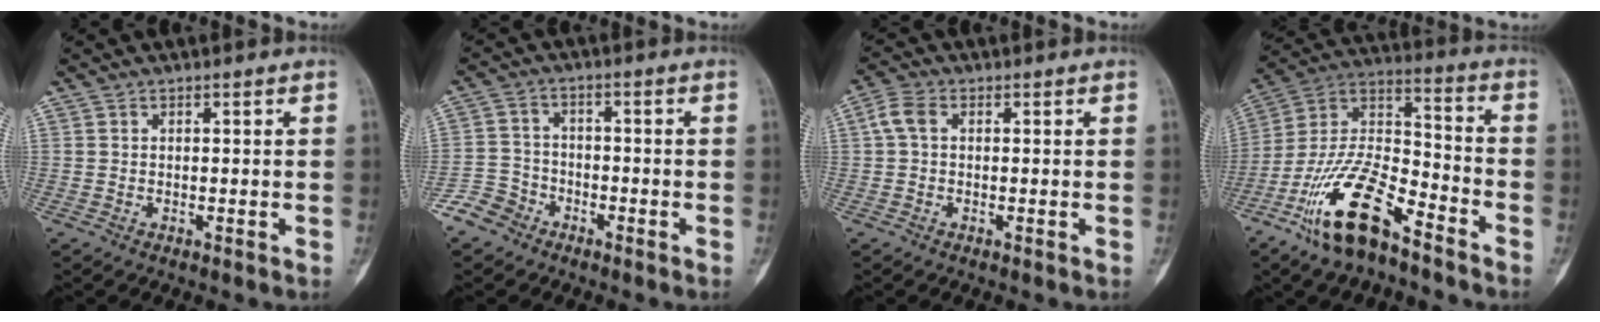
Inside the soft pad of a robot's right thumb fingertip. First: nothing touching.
{"total": 5.9, "force": [-4.2, 4.1, 0.8], "torque": [0.003, 0.026, -0.089]}
{"total": 3.5, "force": [0.5, 2.2, 2.6], "torque": [-0.056, 0.011, 0.003]}
{"total": 18.6, "force": [-11.5, 7.1, 12.7], "torque": [-0.238, 0.076, -0.218]}